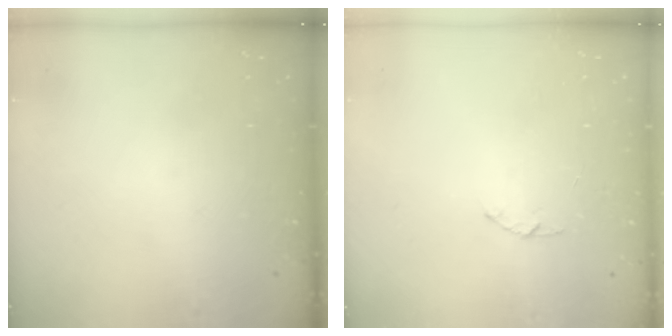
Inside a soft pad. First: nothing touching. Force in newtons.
{"total": 1.0, "press": 0.9, "slide": 0.3}